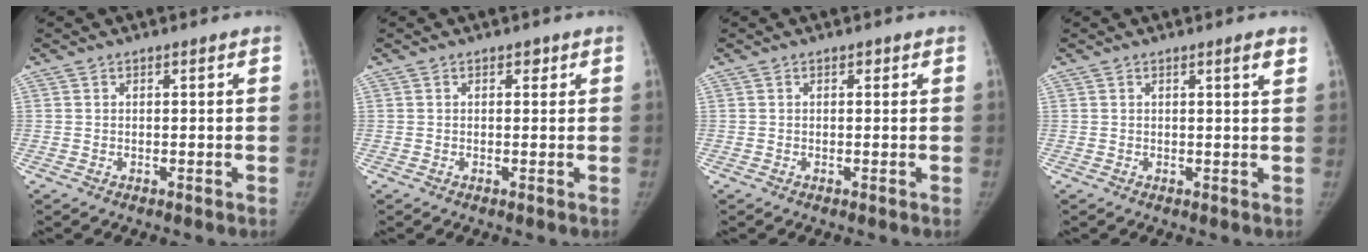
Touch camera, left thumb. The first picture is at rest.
{"total": 1.0, "force": [0.5, 0.7, 0.4], "torque": [0.005, -0.002, 0.005]}
{"total": 0.6, "force": [0.3, 0.4, 0.3], "torque": [0.001, 0.000, 0.002]}
{"total": 1.9, "force": [1.2, 0.0, 1.5], "torque": [-0.021, -0.007, 0.015]}